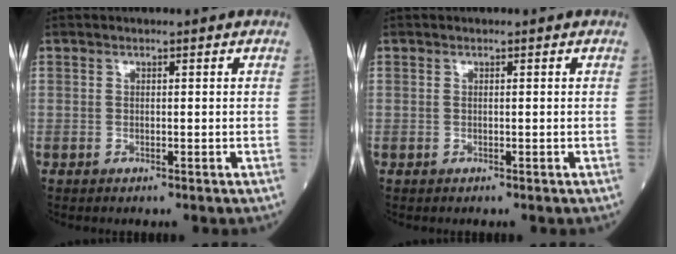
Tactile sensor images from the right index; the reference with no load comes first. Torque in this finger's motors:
{"motor_torque": [-0.33, -0.10, -0.04, -0.01]}